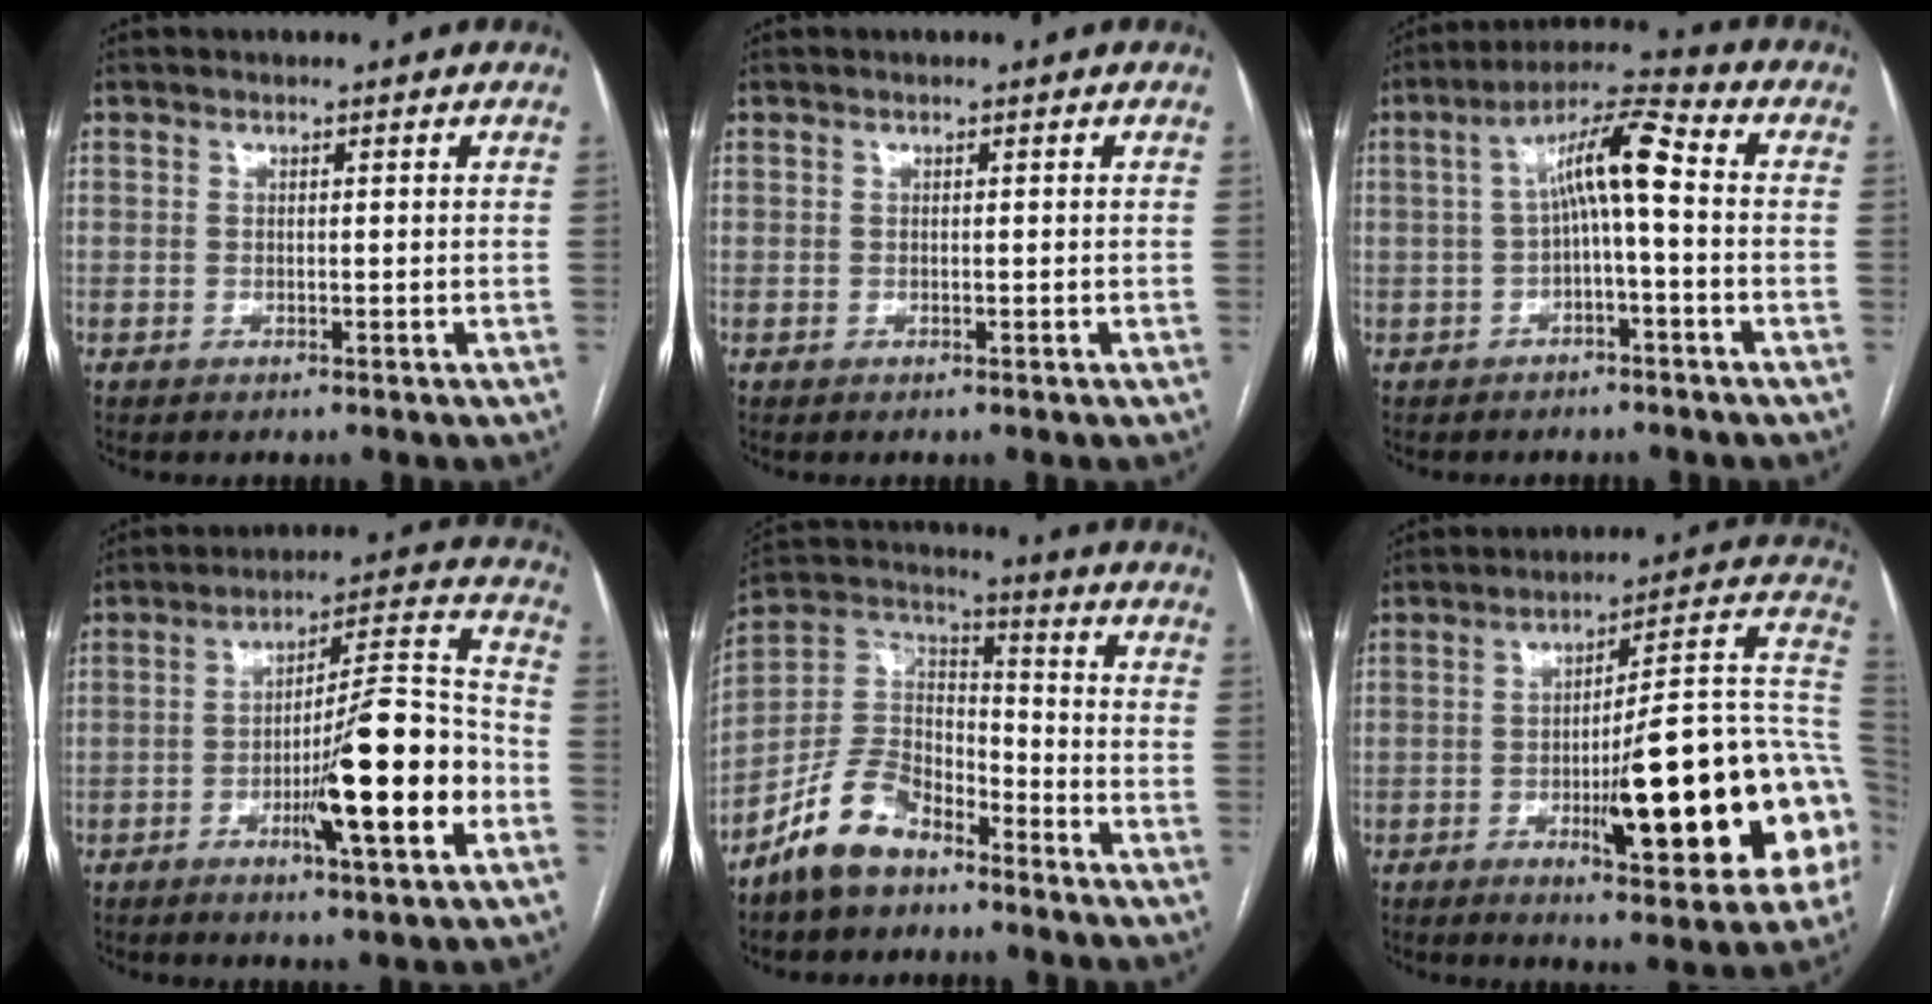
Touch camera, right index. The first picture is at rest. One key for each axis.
{"total": 0.0}
{"total": 8.5, "fx": 0.1, "fy": 1.1, "fz": 8.5, "tx": -0.149, "ty": 0.037, "tz": -0.001}
{"total": 16.0, "fx": -5.1, "fy": 1.4, "fz": 15.2, "tx": -0.234, "ty": 0.003, "tz": -0.077}
{"total": 11.6, "fx": -8.3, "fy": 5.8, "fz": 5.8, "tx": -0.127, "ty": 0.023, "tz": -0.164}
{"total": 23.7, "fx": -5.4, "fy": 3.9, "fz": 22.8, "tx": -0.246, "ty": 0.018, "tz": -0.069}